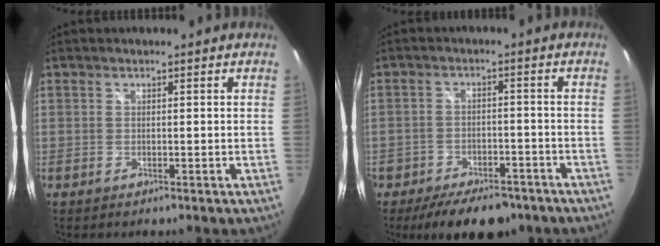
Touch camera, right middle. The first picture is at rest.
{"total": 12.3, "force": [-9.3, 5.8, 5.6], "torque": [-0.126, -0.007, -0.130]}